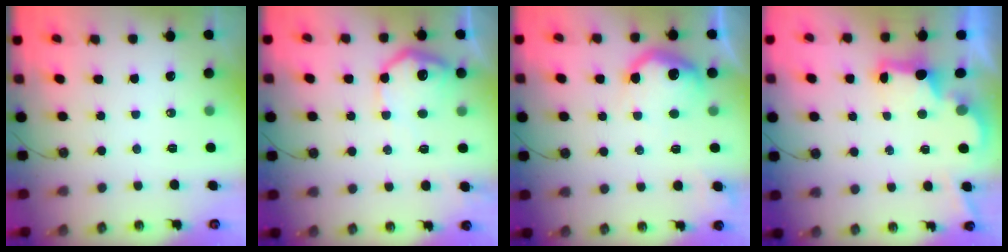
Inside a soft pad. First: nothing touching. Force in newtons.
{"total": 12.7, "press": 12.7, "slide": 0.5}
{"total": 14.6, "press": 14.6, "slide": 1.0}
{"total": 2.7, "press": 2.6, "slide": 0.9}